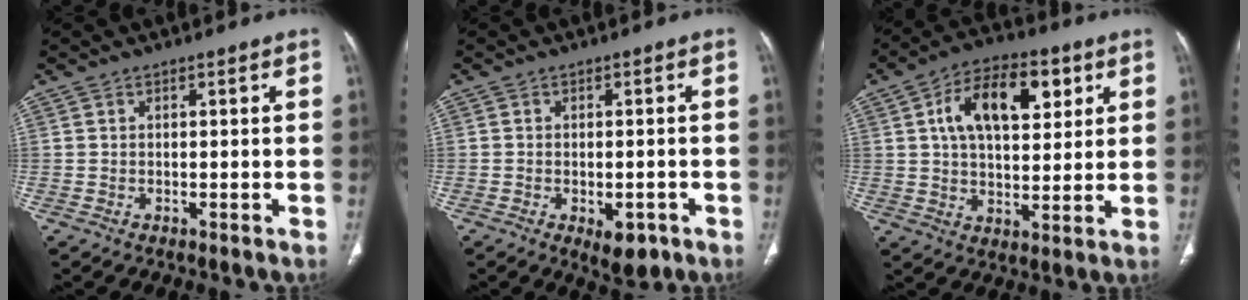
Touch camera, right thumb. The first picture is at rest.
{"total": 5.1, "force": [-2.3, 2.6, 3.7], "torque": [-0.038, 0.007, -0.020]}
{"total": 15.7, "force": [5.3, 8.7, 12.0], "torque": [-0.165, 0.001, 0.086]}